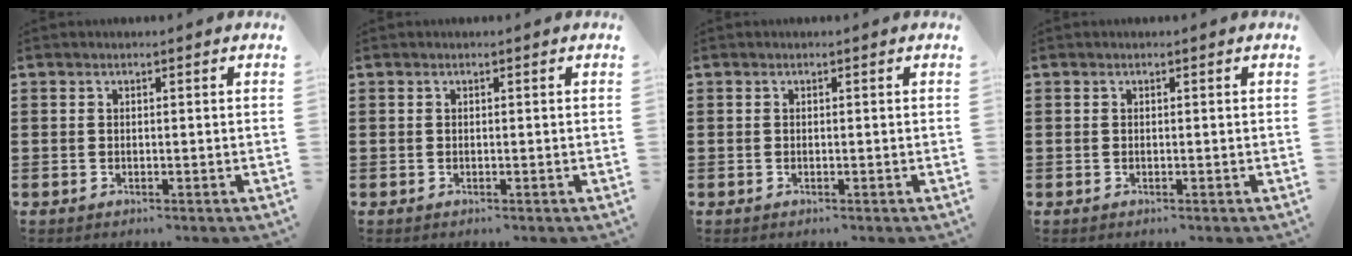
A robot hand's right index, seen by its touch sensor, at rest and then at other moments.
{"total": 0.0}
{"total": 0.0}
{"total": 0.0}